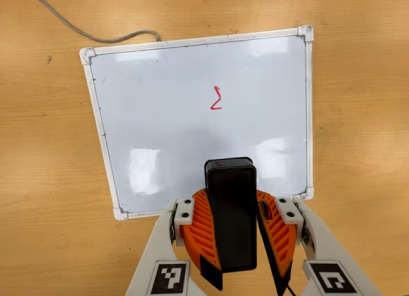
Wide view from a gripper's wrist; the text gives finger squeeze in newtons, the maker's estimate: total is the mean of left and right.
{"total": 10.4, "left": 10.5, "right": 10.3}